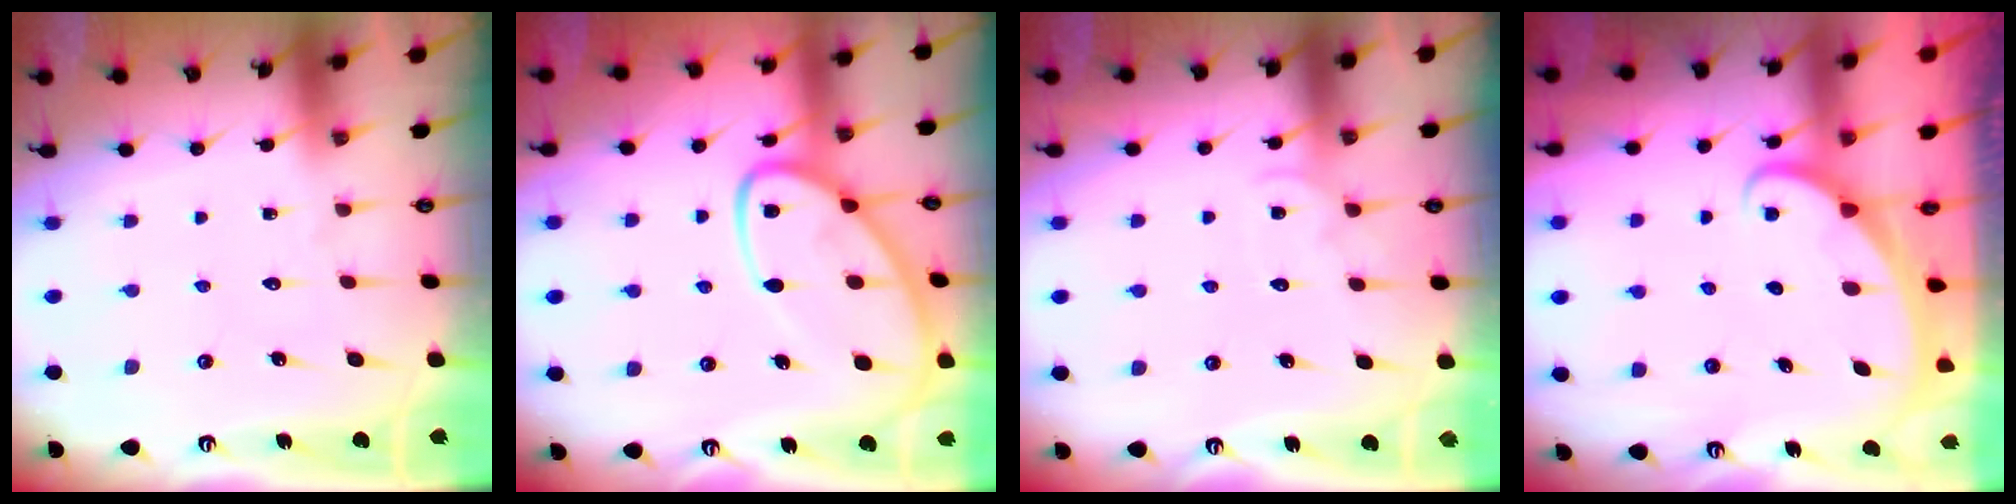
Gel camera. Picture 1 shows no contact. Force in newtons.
{"total": 13.4, "press": 13.4, "slide": 1.2}
{"total": 4.5, "press": 4.5, "slide": 0.5}
{"total": 1.8, "press": 1.8, "slide": 0.1}